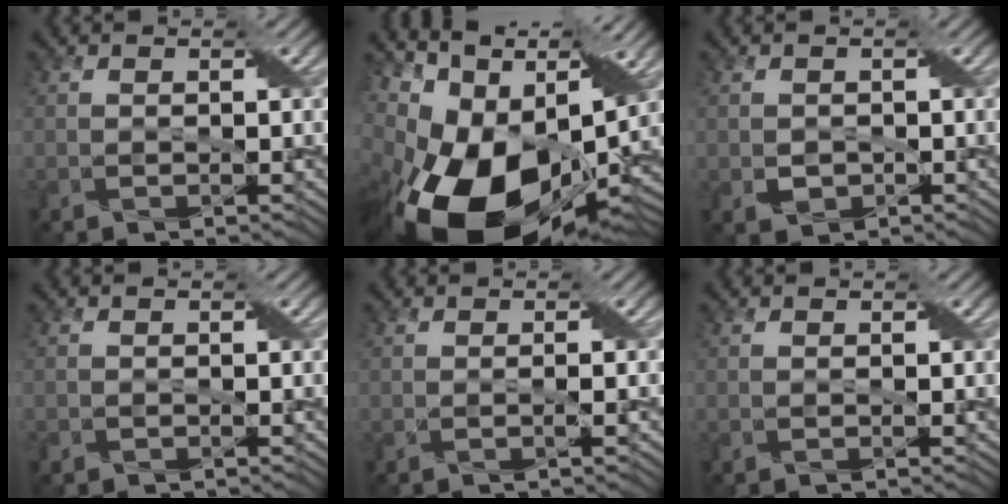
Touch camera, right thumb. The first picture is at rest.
{"total": 19.2, "force": [-3.7, 11.6, 14.9], "torque": [-0.285, -0.031, -0.043]}
{"total": 1.6, "force": [-0.3, 1.6, 0.5], "torque": [-0.016, -0.006, -0.002]}
{"total": 0.6, "force": [-0.3, 0.5, 0.0], "torque": [-0.003, -0.002, -0.006]}
{"total": 1.7, "force": [0.0, 0.1, 1.7], "torque": [-0.029, 0.005, -0.002]}
{"total": 0.0}